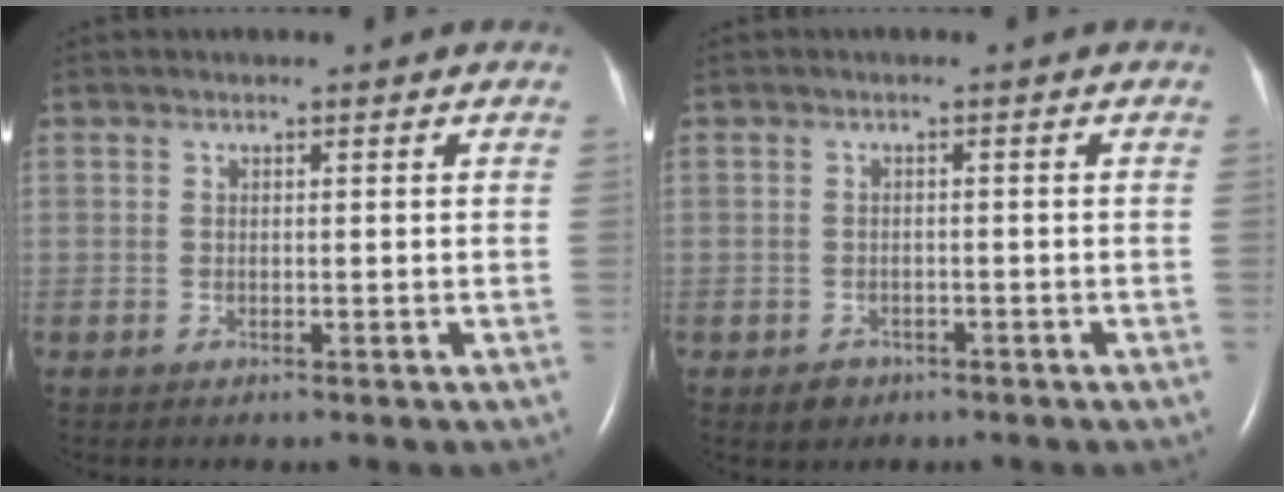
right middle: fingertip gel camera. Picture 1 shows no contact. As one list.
[{"total": 2.1, "force": [-1.3, 1.6, 0.4], "torque": [-0.012, 0.003, -0.015]}]